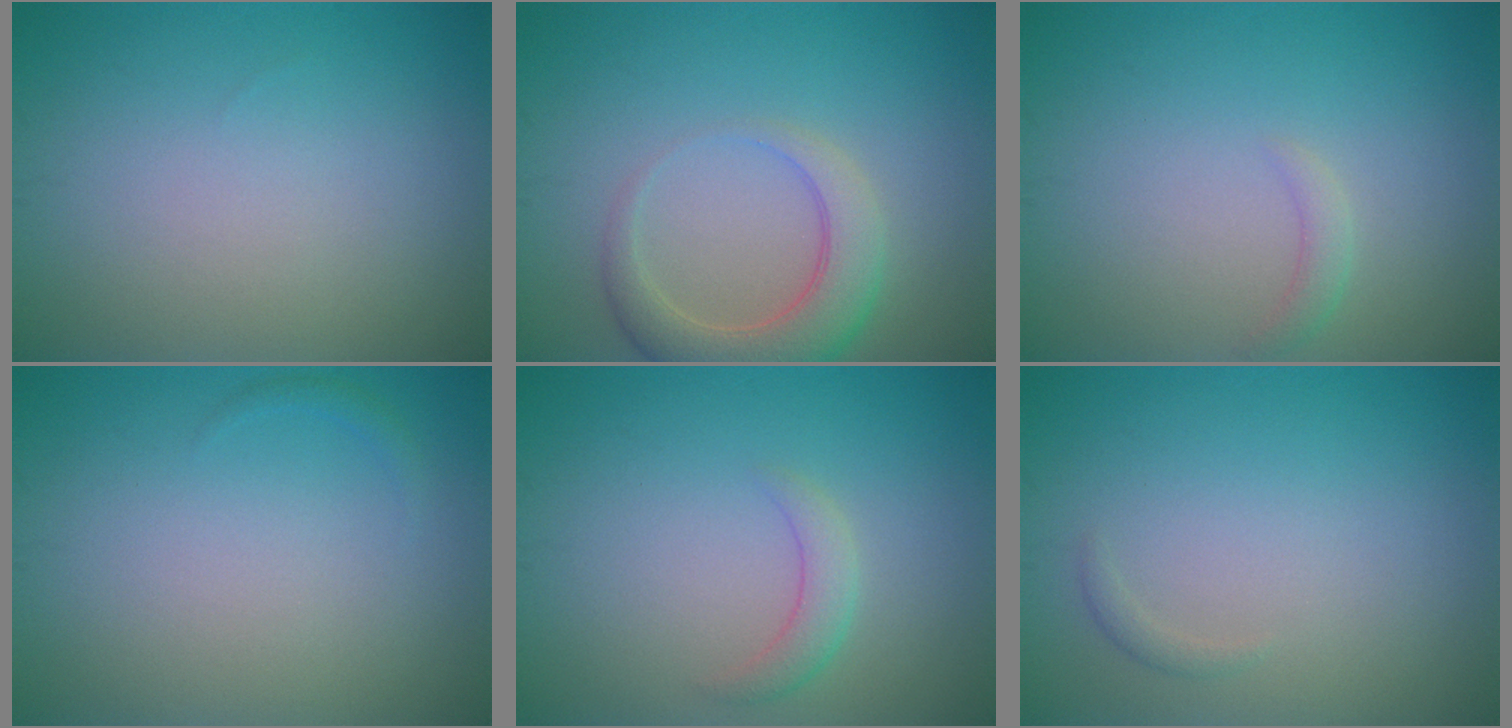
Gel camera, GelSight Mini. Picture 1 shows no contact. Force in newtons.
{"total": 4.6, "press": 4.6, "slide": 0.4}
{"total": 1.1, "press": 1.1, "slide": 0.2}
{"total": 0.6, "press": 0.6, "slide": 0.1}
{"total": 1.7, "press": 1.7, "slide": 0.0}
{"total": 0.6, "press": 0.6, "slide": 0.0}